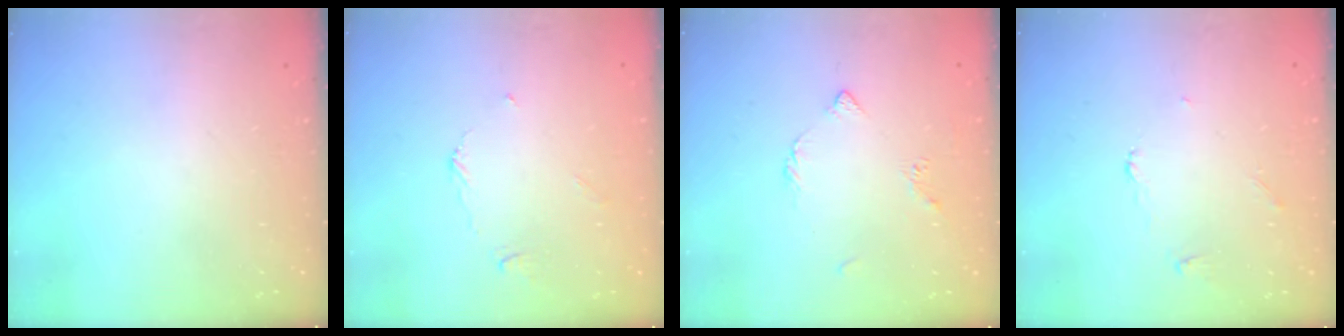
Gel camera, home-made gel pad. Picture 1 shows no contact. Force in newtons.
{"total": 3.5, "press": 3.5, "slide": 0.3}
{"total": 3.5, "press": 3.4, "slide": 0.8}
{"total": 2.7, "press": 2.7, "slide": 0.3}